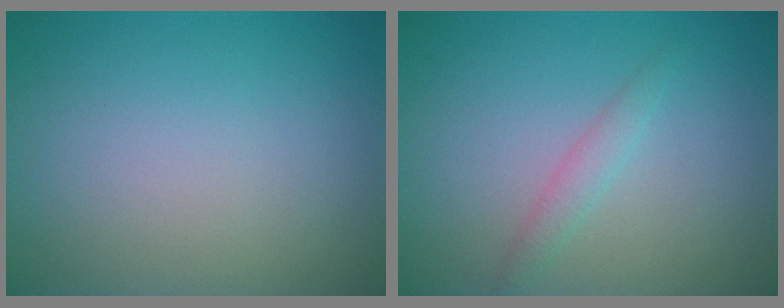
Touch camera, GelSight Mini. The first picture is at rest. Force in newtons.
{"total": 1.4, "press": 1.4, "slide": 0.0}